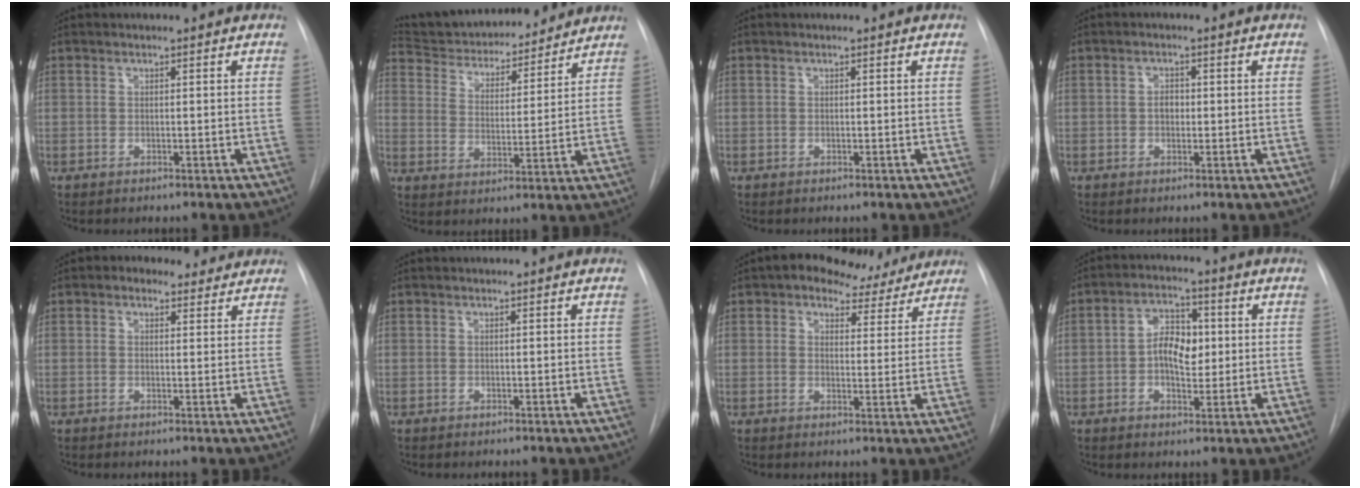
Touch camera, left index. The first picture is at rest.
{"total": 17.6, "force": [16.3, 4.2, 5.1], "torque": [-0.085, 0.005, 0.246]}
{"total": 0.0}
{"total": 1.8, "force": [-0.6, 1.1, 1.2], "torque": [-0.019, -0.002, -0.012]}
{"total": 3.9, "force": [2.7, 2.6, 1.3], "torque": [-0.016, 0.013, 0.034]}
{"total": 0.0}
{"total": 8.2, "force": [6.3, 4.4, 2.9], "torque": [-0.023, 0.014, 0.074]}
{"total": 6.6, "force": [-0.5, 3.7, 5.5], "torque": [-0.096, 0.010, -0.009]}